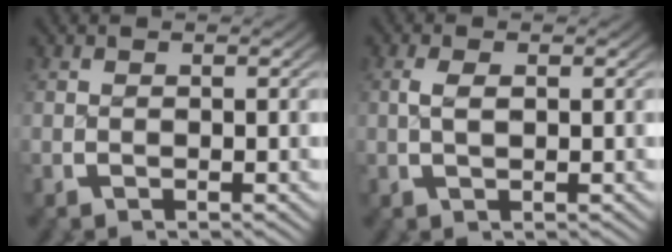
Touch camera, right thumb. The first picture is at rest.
{"total": 1.5, "force": [0.3, 0.6, 1.3], "torque": [-0.028, 0.003, 0.008]}